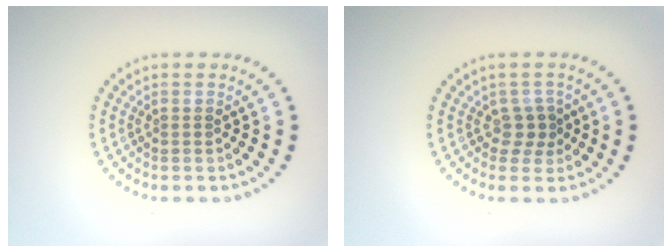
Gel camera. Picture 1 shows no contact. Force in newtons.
{"total": 1.5, "press": 1.2, "slide": 0.9}